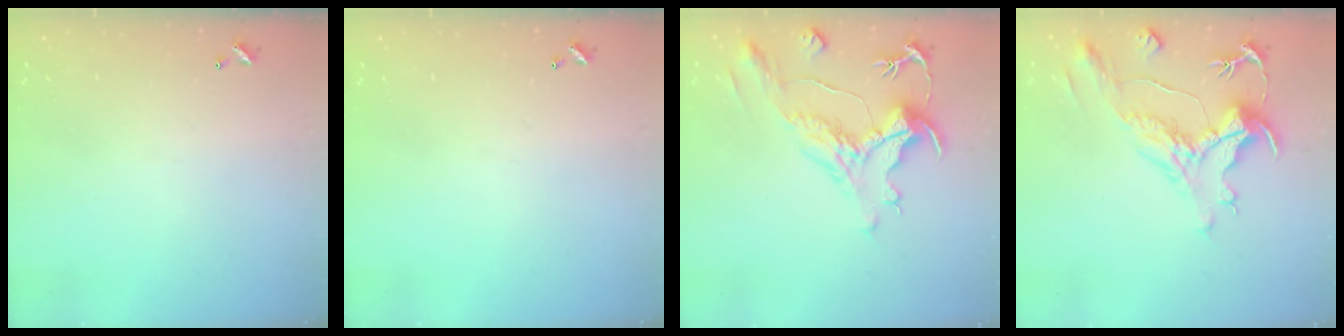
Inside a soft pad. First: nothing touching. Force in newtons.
{"total": 0.0}
{"total": 1.9, "press": 0.9, "slide": 1.7}
{"total": 1.9, "press": 0.9, "slide": 1.7}